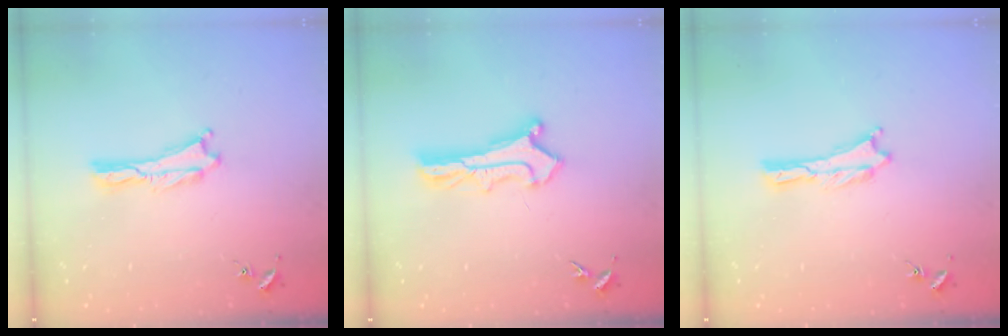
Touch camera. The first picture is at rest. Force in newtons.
{"total": 2.9, "press": 2.9, "slide": 0.3}
{"total": 0.0}